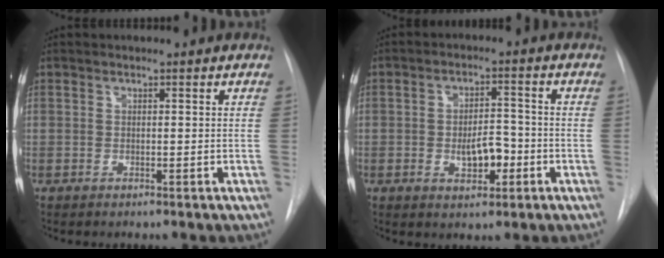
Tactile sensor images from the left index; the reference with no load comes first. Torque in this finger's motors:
{"motor_torque": [0.44, -0.18, 0.13, 0.06]}